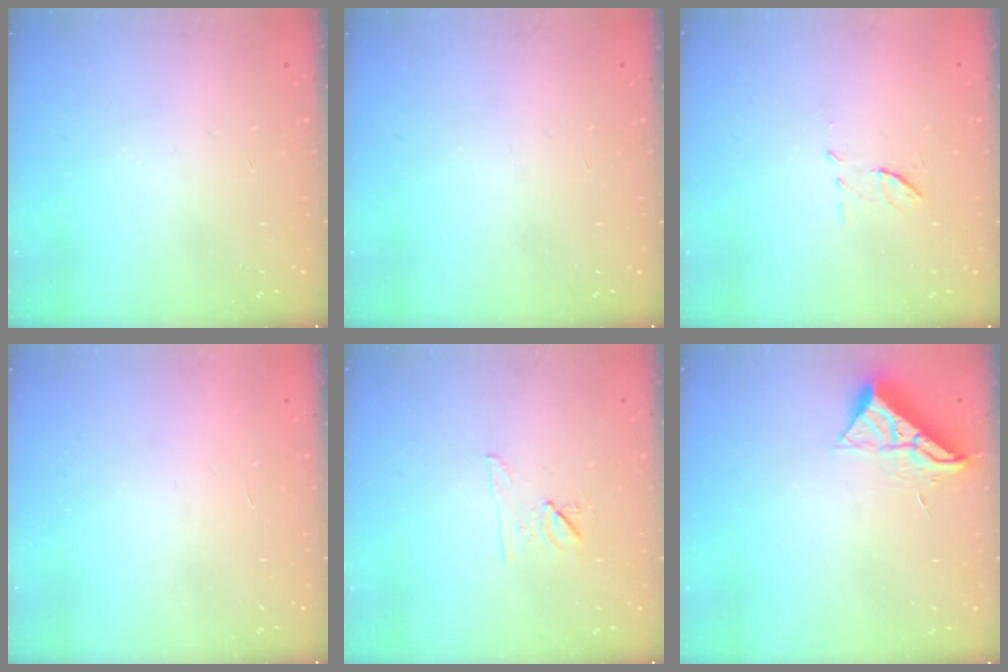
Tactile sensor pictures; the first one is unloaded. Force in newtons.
{"total": 0.0}
{"total": 6.8, "press": 6.6, "slide": 1.8}
{"total": 1.7, "press": 1.6, "slide": 0.1}
{"total": 6.7, "press": 6.6, "slide": 1.1}
{"total": 10.2, "press": 10.2, "slide": 0.5}